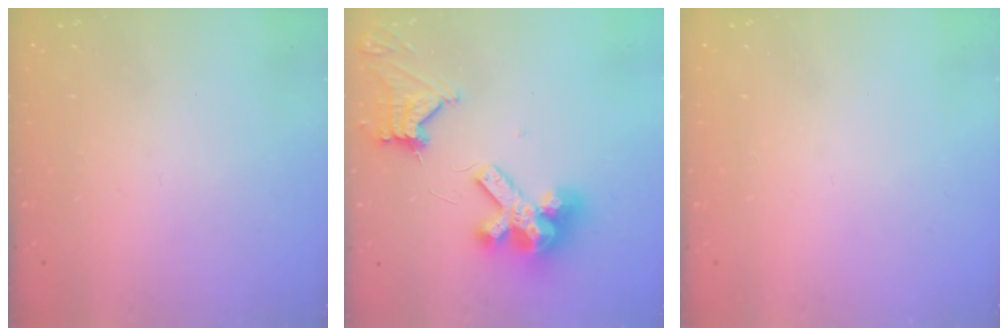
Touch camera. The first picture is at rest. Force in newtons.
{"total": 12.6, "press": 12.5, "slide": 1.4}
{"total": 0.0}